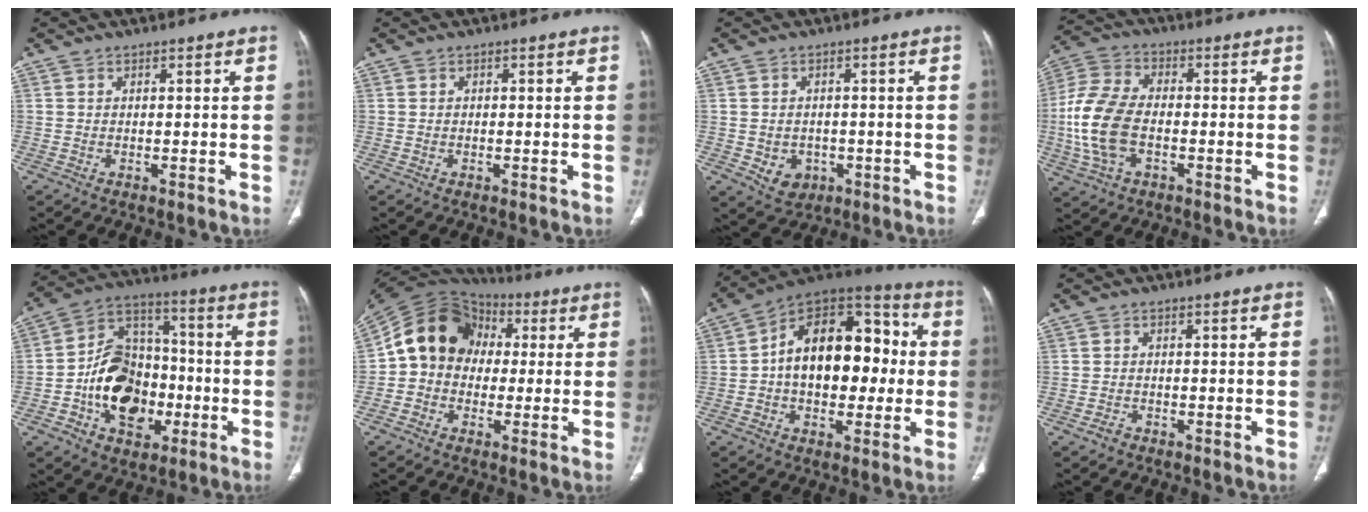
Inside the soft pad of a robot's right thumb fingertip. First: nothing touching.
{"total": 0.0}
{"total": 5.1, "force": [-1.4, 4.3, 2.5], "torque": [-0.023, 0.006, -0.004]}
{"total": 13.6, "force": [-2.2, 8.3, 10.6], "torque": [-0.234, 0.018, -0.044]}
{"total": 18.3, "force": [-4.5, 13.2, 11.9], "torque": [-0.152, 0.042, -0.074]}
{"total": 13.7, "force": [1.0, 11.6, 7.3], "torque": [-0.106, 0.036, 0.006]}
{"total": 21.5, "force": [0.6, 13.4, 16.8], "torque": [-0.219, 0.042, 0.004]}
{"total": 1.3, "force": [-0.9, 0.9, 0.3], "torque": [-0.009, 0.005, -0.016]}